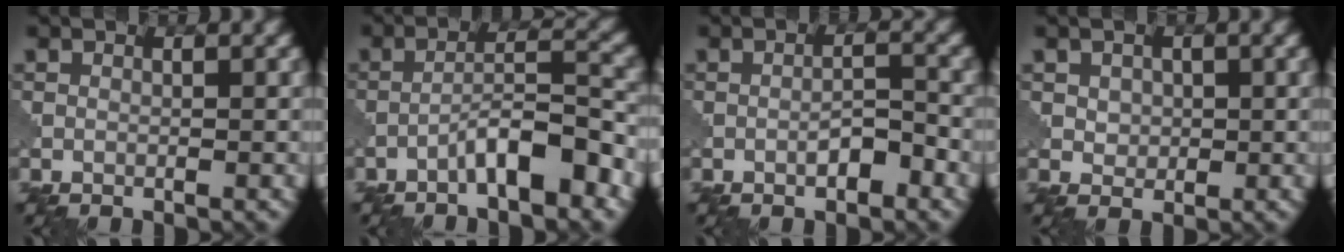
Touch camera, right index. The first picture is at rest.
{"total": 5.2, "force": [-3.2, 1.0, 4.0], "torque": [-0.064, 0.017, -0.058]}
{"total": 2.4, "force": [-1.2, 0.8, 2.0], "torque": [-0.031, 0.007, -0.022]}
{"total": 1.9, "force": [0.5, 1.6, 0.9], "torque": [-0.018, 0.000, 0.012]}